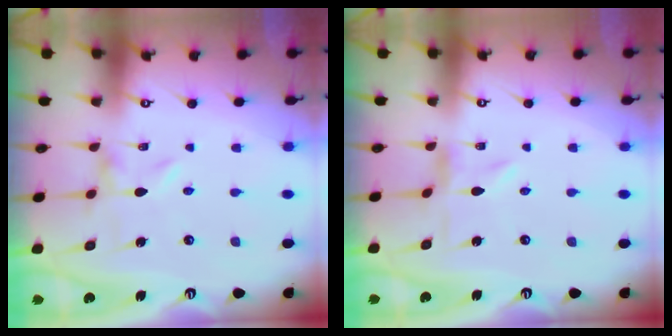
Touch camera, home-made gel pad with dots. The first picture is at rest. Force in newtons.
{"total": 0.0}